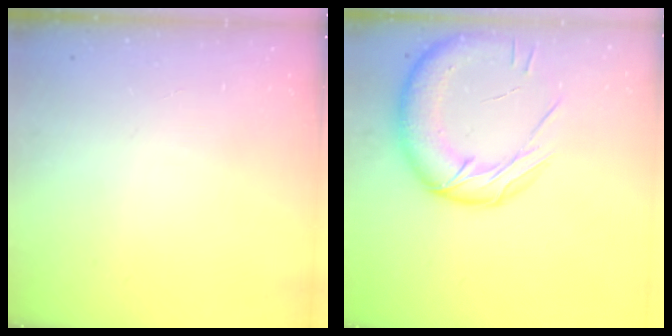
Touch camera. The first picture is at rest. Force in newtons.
{"total": 19.9, "press": 19.5, "slide": 3.8}